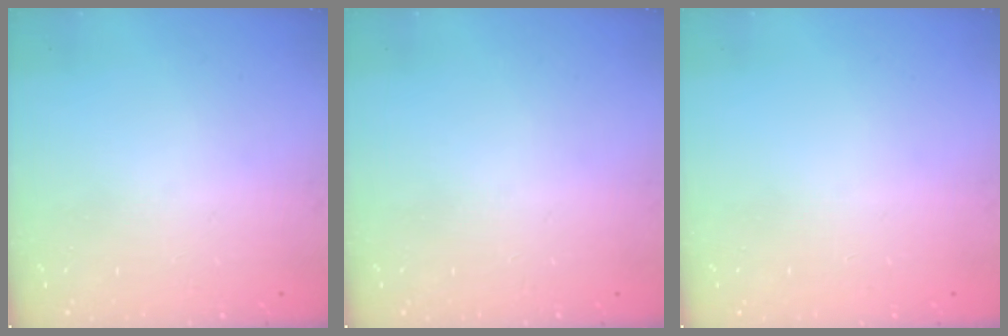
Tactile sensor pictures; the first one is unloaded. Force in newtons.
{"total": 0.0}
{"total": 0.0}